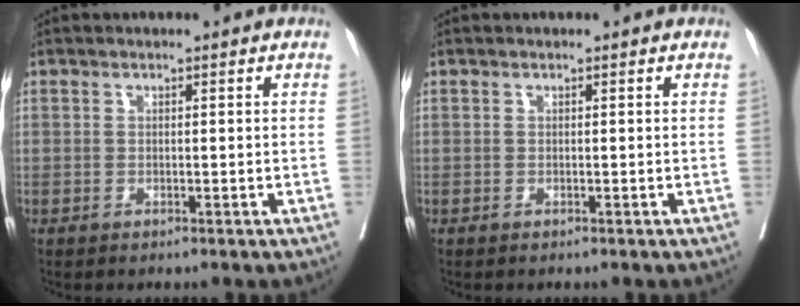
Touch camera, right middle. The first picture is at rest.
{"total": 0.0}